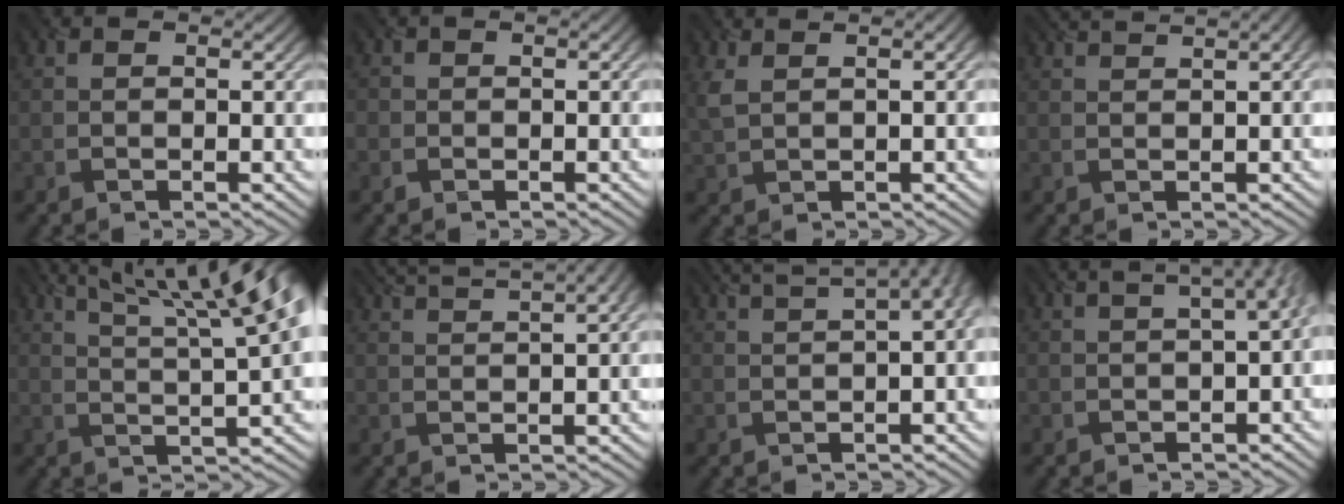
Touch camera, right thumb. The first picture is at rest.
{"total": 1.2, "force": [-0.7, 1.0, 0.0], "torque": [0.000, -0.008, -0.010]}
{"total": 3.6, "force": [1.7, 1.2, 2.9], "torque": [-0.062, 0.013, 0.039]}
{"total": 3.5, "force": [2.4, 0.5, 2.5], "torque": [-0.043, 0.018, 0.031]}
{"total": 13.7, "force": [7.5, 3.4, 11.0], "torque": [-0.139, 0.040, 0.089]}
{"total": 6.8, "force": [4.7, 1.1, 4.8], "torque": [-0.068, 0.034, 0.056]}
{"total": 12.3, "force": [5.0, 4.7, 10.2], "torque": [-0.103, 0.061, 0.054]}
{"total": 6.7, "force": [1.2, 2.8, 6.0], "torque": [-0.050, 0.031, -0.002]}